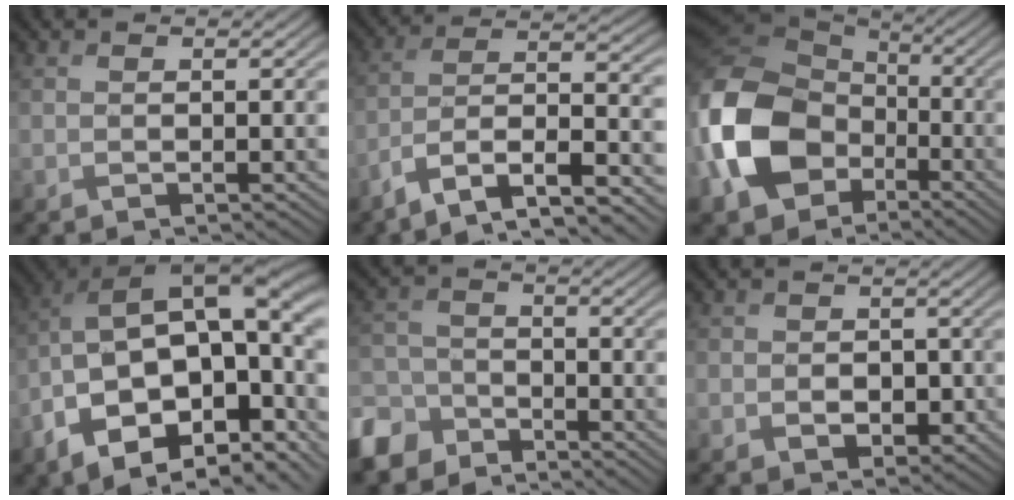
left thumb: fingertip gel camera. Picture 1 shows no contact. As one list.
[{"total": 10.8, "force": [-6.7, 3.1, 7.9], "torque": [-0.139, -0.003, -0.121]}, {"total": 16.4, "force": [-4.3, 12.1, 10.2], "torque": [-0.280, -0.037, -0.081]}, {"total": 20.4, "force": [-4.2, 11.8, 16.1], "torque": [-0.257, -0.027, -0.033]}, {"total": 7.4, "force": [-5.5, 4.4, 2.4], "torque": [-0.066, -0.008, -0.127]}, {"total": 3.5, "force": [-0.4, 3.0, 1.6], "torque": [-0.021, -0.011, -0.010]}]